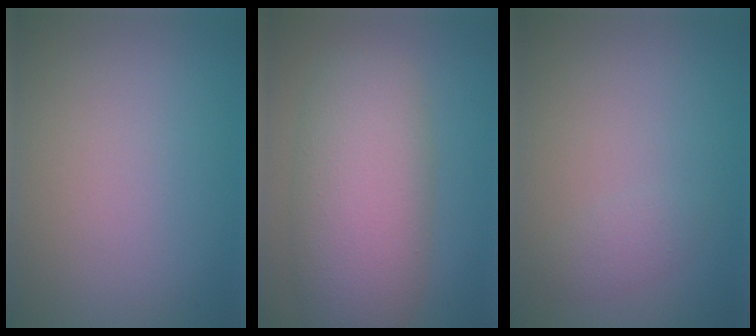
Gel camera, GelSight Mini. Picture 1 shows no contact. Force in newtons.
{"total": 8.5, "press": 8.5, "slide": 0.4}
{"total": 2.3, "press": 2.3, "slide": 0.2}